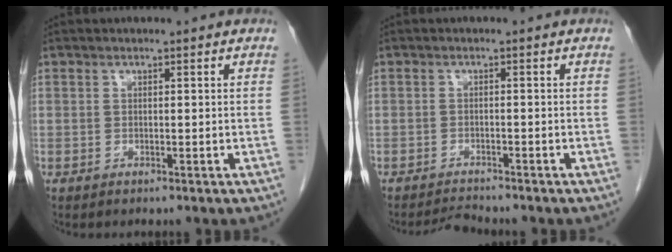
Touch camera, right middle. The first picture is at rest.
{"total": 2.2, "force": [-2.2, -0.5, -0.2], "torque": [0.000, -0.015, -0.035]}